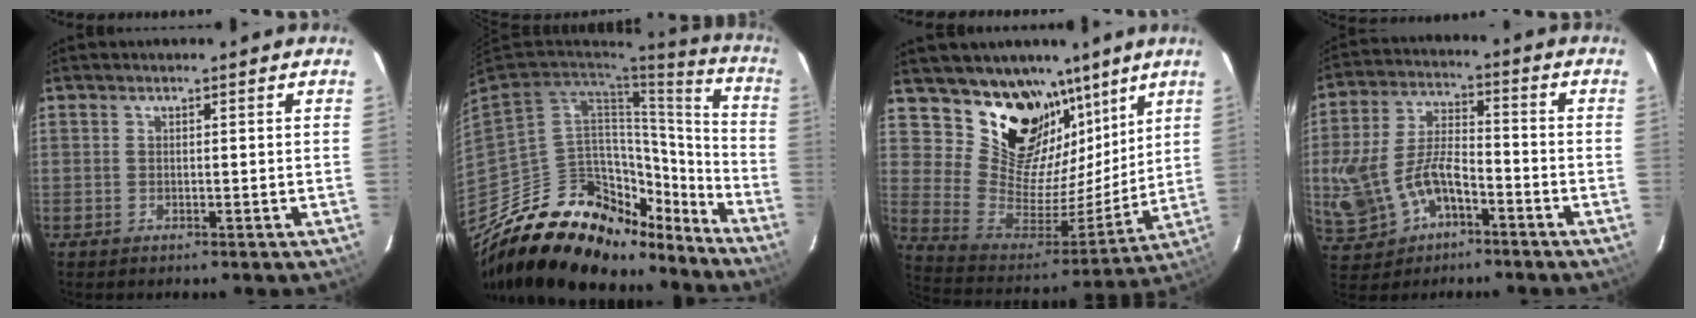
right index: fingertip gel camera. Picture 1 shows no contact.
{"total": 31.5, "force": [-23.7, 15.1, 14.2], "torque": [-0.257, 0.049, -0.349]}
{"total": 19.7, "force": [13.4, 11.8, 8.1], "torque": [-0.156, -0.018, 0.255]}
{"total": 14.1, "force": [-5.2, 8.4, 10.0], "torque": [-0.226, 0.008, -0.080]}